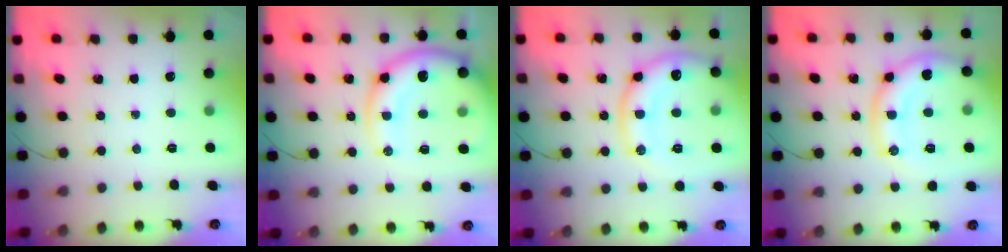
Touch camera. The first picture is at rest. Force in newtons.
{"total": 15.9, "press": 15.6, "slide": 3.3}
{"total": 16.5, "press": 16.4, "slide": 1.8}
{"total": 13.6, "press": 13.6, "slide": 0.6}